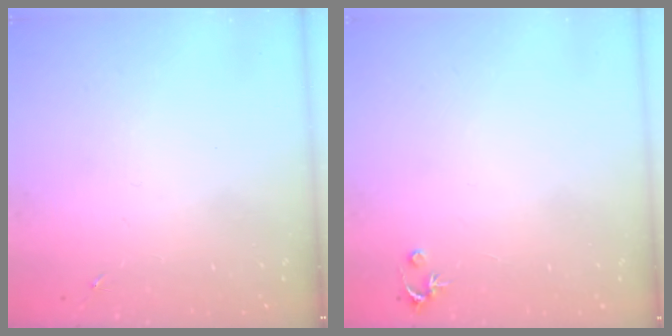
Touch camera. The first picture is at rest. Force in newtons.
{"total": 2.5, "press": 2.5, "slide": 0.2}